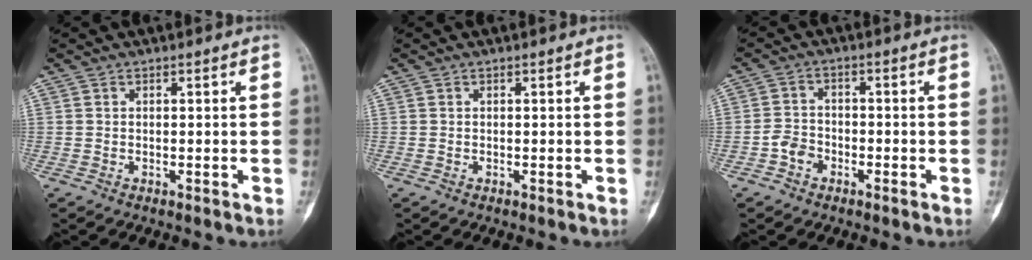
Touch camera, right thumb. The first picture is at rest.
{"total": 0.0}
{"total": 3.7, "force": [-1.9, 2.7, 1.5], "torque": [-0.012, 0.018, -0.041]}